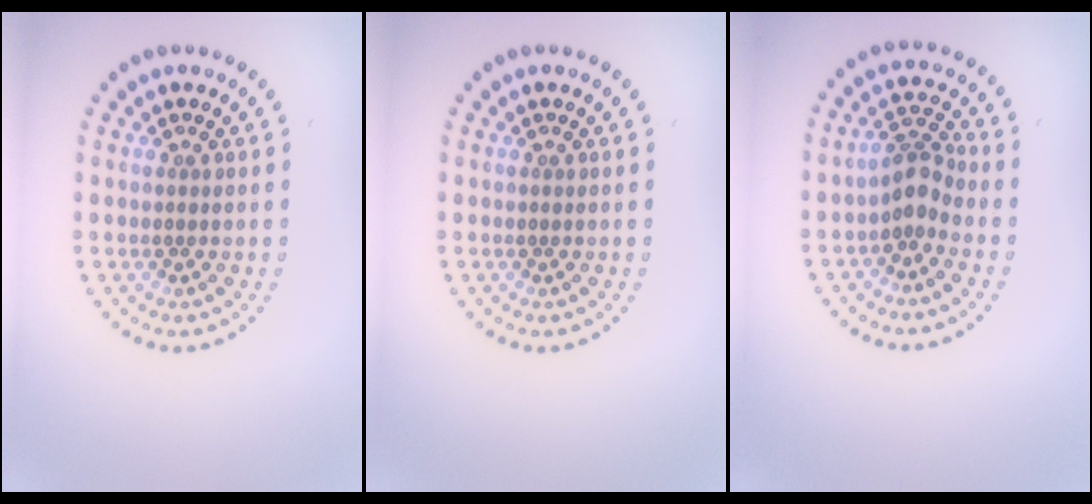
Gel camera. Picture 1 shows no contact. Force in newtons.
{"total": 0.0}
{"total": 2.4, "press": 1.9, "slide": 1.6}